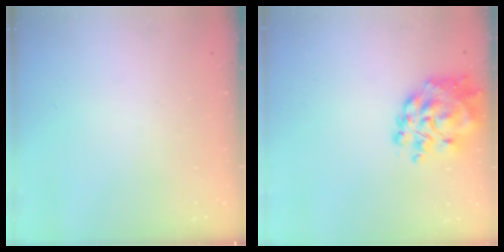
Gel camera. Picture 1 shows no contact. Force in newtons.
{"total": 11.3, "press": 10.8, "slide": 3.4}